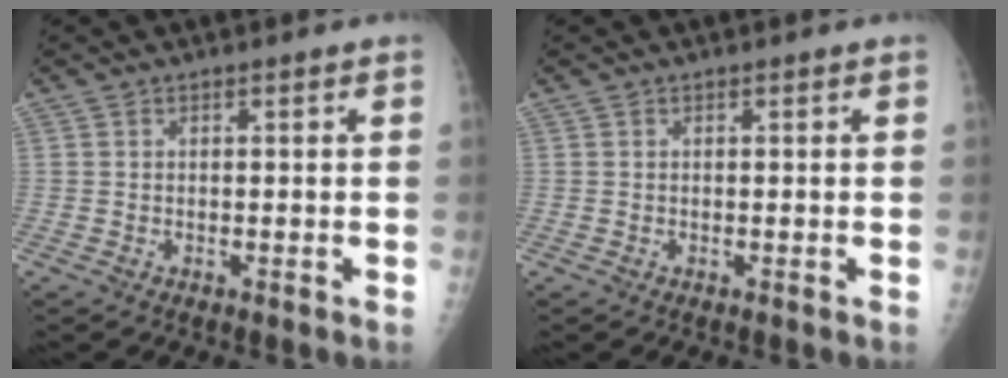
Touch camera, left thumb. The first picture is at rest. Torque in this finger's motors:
{"motor_torque": [-0.15, 0.07, -0.06, -0.14, 0.00]}